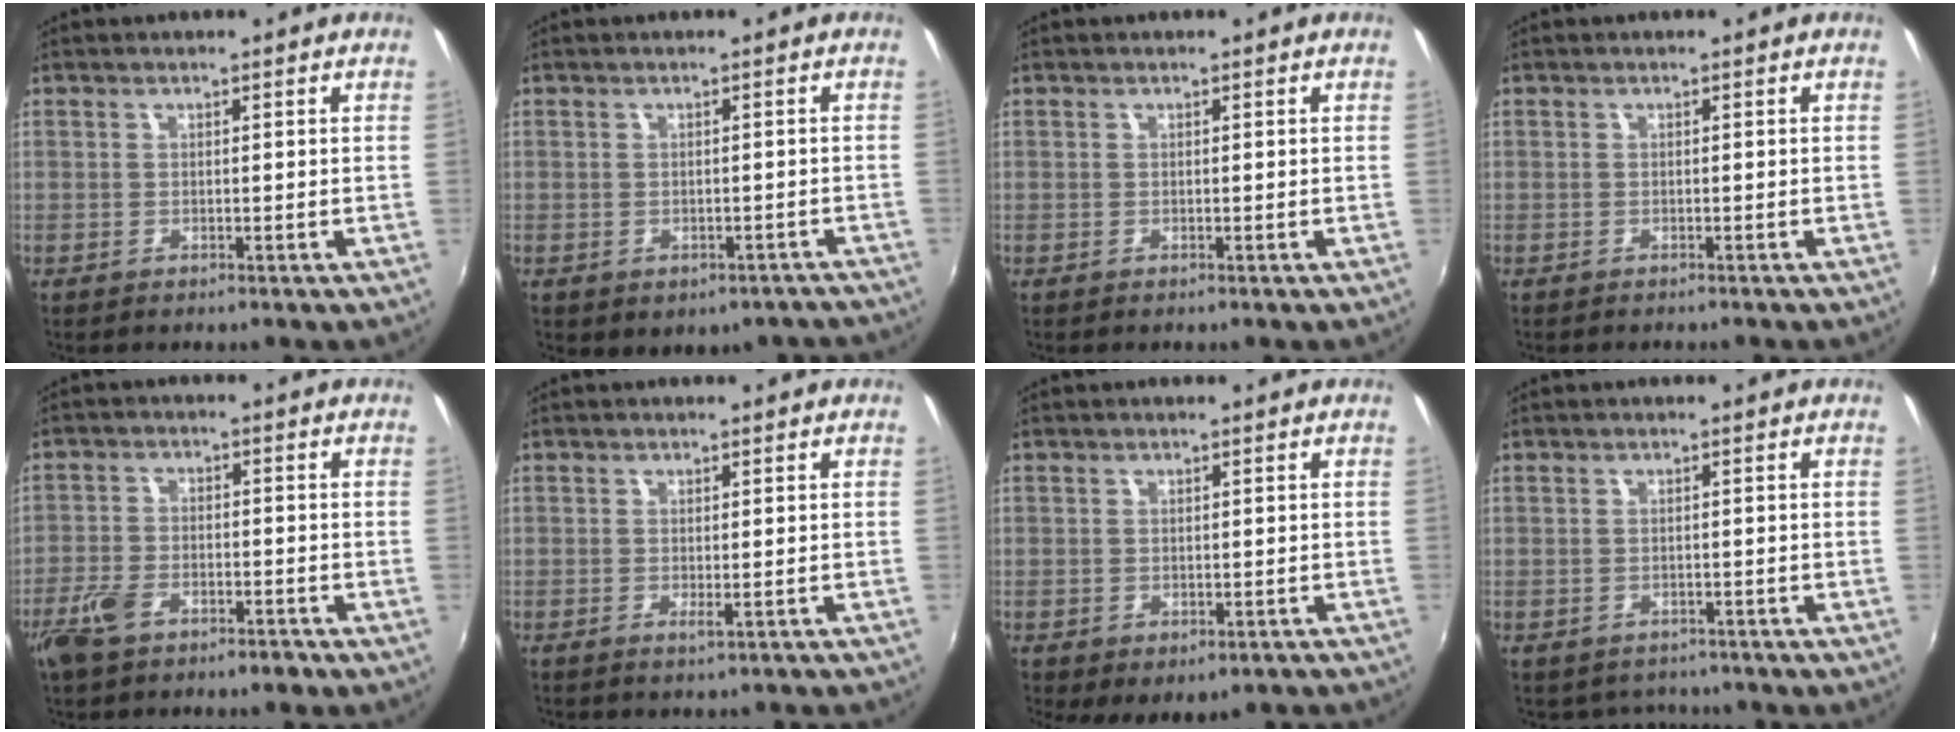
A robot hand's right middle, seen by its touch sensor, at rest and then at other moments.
{"total": 6.5, "force": [-4.5, 4.1, 2.3], "torque": [-0.036, 0.006, -0.034]}
{"total": 0.0}
{"total": 0.8, "force": [-0.7, 0.2, 0.2], "torque": [-0.005, -0.005, -0.012]}
{"total": 7.1, "force": [-4.9, 3.4, 3.9], "torque": [-0.094, -0.004, -0.092]}
{"total": 1.3, "force": [-0.9, 0.1, 0.9], "torque": [-0.013, -0.003, -0.013]}
{"total": 3.8, "force": [-1.5, 2.9, 2.0], "torque": [-0.035, -0.016, -0.016]}
{"total": 3.5, "force": [-3.0, 1.8, 0.3], "torque": [-0.012, -0.012, -0.041]}